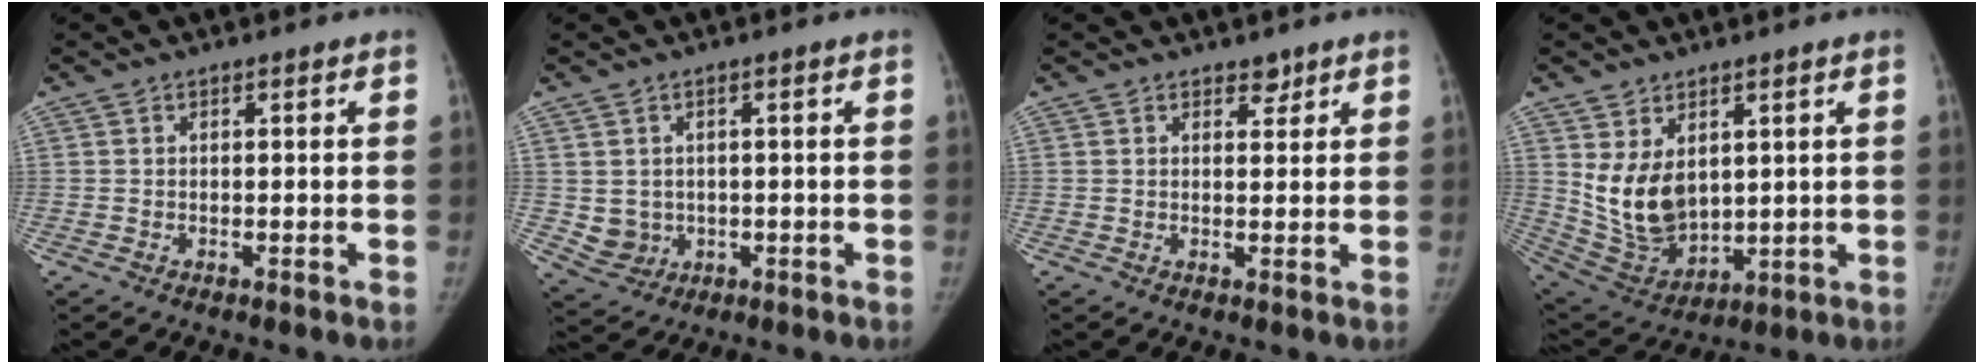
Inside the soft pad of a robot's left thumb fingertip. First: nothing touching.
{"total": 4.6, "force": [0.0, 4.3, 1.8], "torque": [-0.018, -0.001, 0.016]}
{"total": 1.8, "force": [1.4, 1.0, 0.5], "torque": [0.007, -0.009, 0.019]}
{"total": 11.9, "force": [3.0, 8.0, 8.3], "torque": [-0.127, -0.025, 0.085]}